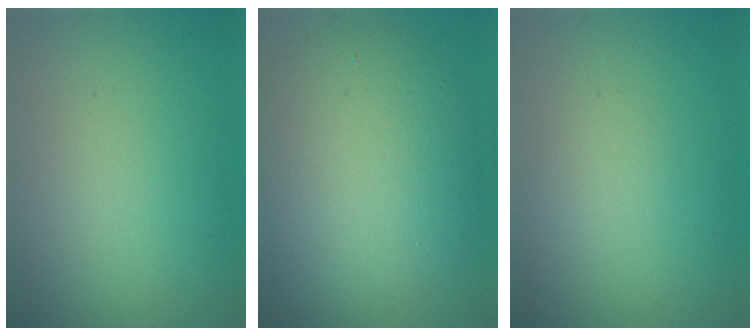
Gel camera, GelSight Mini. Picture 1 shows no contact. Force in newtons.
{"total": 9.4, "press": 9.4, "slide": 0.5}
{"total": 1.0, "press": 0.9, "slide": 0.1}